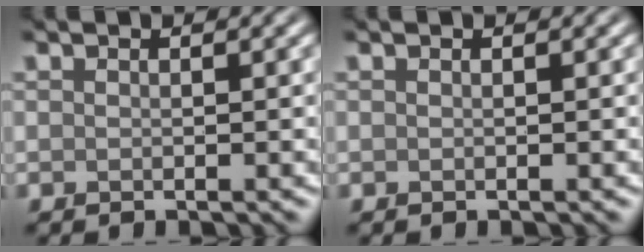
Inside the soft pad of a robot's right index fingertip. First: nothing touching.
{"total": 0.0}